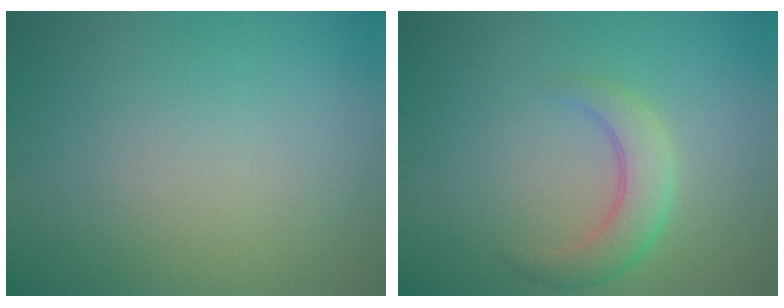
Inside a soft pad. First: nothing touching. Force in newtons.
{"total": 3.6, "press": 3.6, "slide": 0.1}